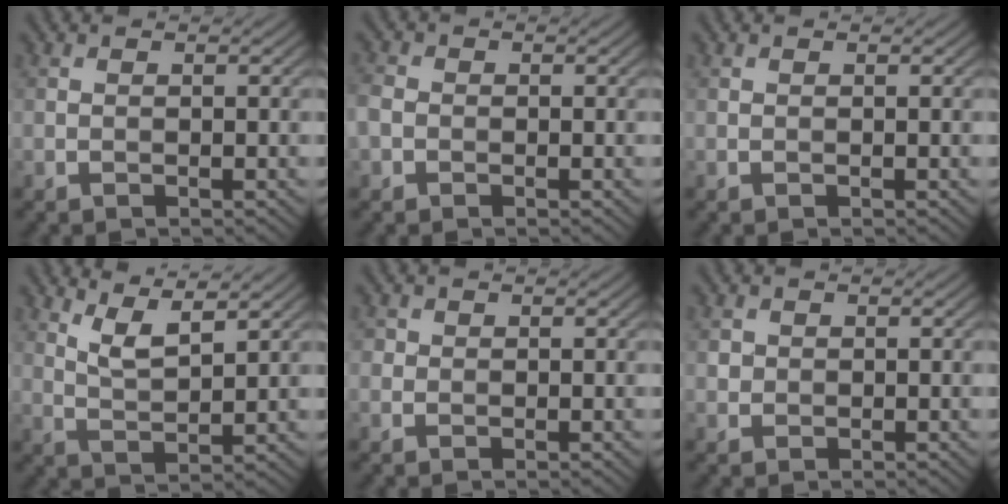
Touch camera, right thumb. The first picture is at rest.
{"total": 2.7, "force": [-0.8, 2.3, 1.2], "torque": [-0.033, 0.000, -0.024]}
{"total": 0.0}
{"total": 4.7, "force": [3.3, 1.0, 3.2], "torque": [-0.073, -0.003, 0.070]}
{"total": 1.2, "force": [0.2, 1.2, 0.2], "torque": [0.000, -0.002, -0.002]}
{"total": 1.2, "force": [0.2, 1.2, 0.2], "torque": [-0.004, -0.004, 0.000]}